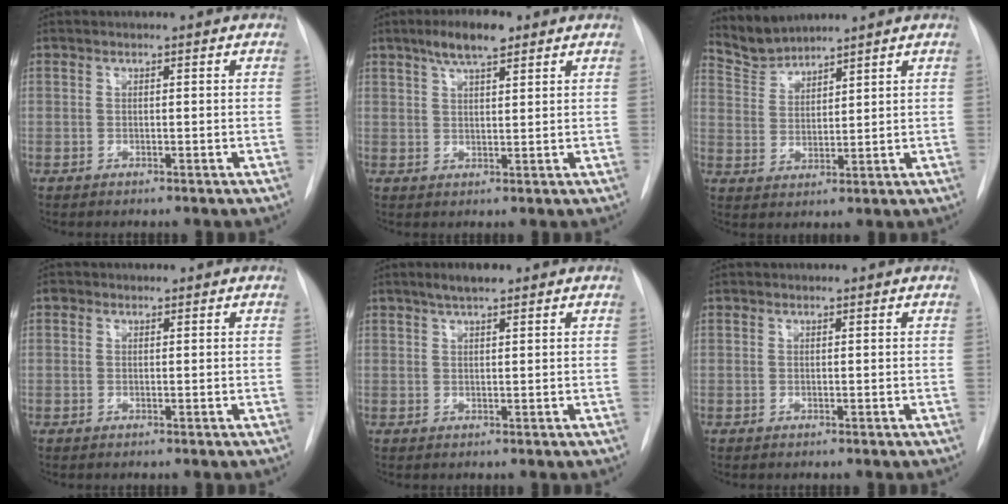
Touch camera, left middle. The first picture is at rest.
{"total": 5.8, "force": [3.9, 1.4, 4.1], "torque": [-0.079, 0.009, 0.066]}
{"total": 4.9, "force": [4.9, 0.1, -0.5], "torque": [0.003, 0.002, 0.108]}
{"total": 0.8, "force": [0.5, 0.7, 0.1], "torque": [0.001, 0.005, 0.004]}
{"total": 3.4, "force": [2.4, 0.7, 2.2], "torque": [-0.045, 0.006, 0.042]}
{"total": 0.0}